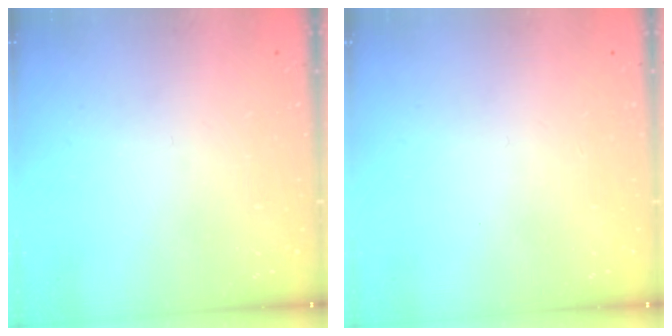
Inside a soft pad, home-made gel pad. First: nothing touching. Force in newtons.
{"total": 1.5, "press": 1.5, "slide": 0.1}